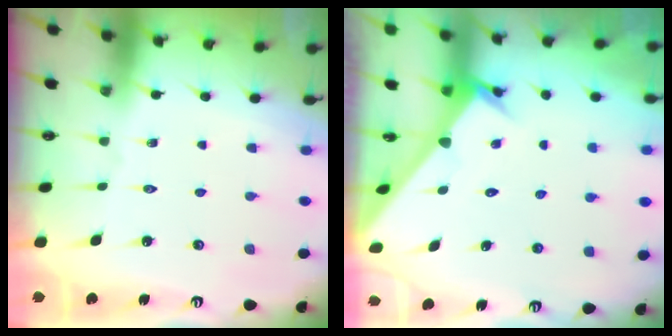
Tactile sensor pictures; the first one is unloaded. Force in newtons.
{"total": 2.9, "press": 2.9, "slide": 0.1}